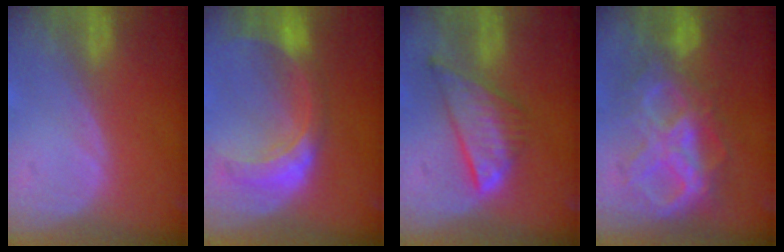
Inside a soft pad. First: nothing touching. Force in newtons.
{"total": 8.2, "press": 7.3, "slide": 3.8}
{"total": 8.3, "press": 7.1, "slide": 4.2}
{"total": 10.0, "press": 9.9, "slide": 1.0}